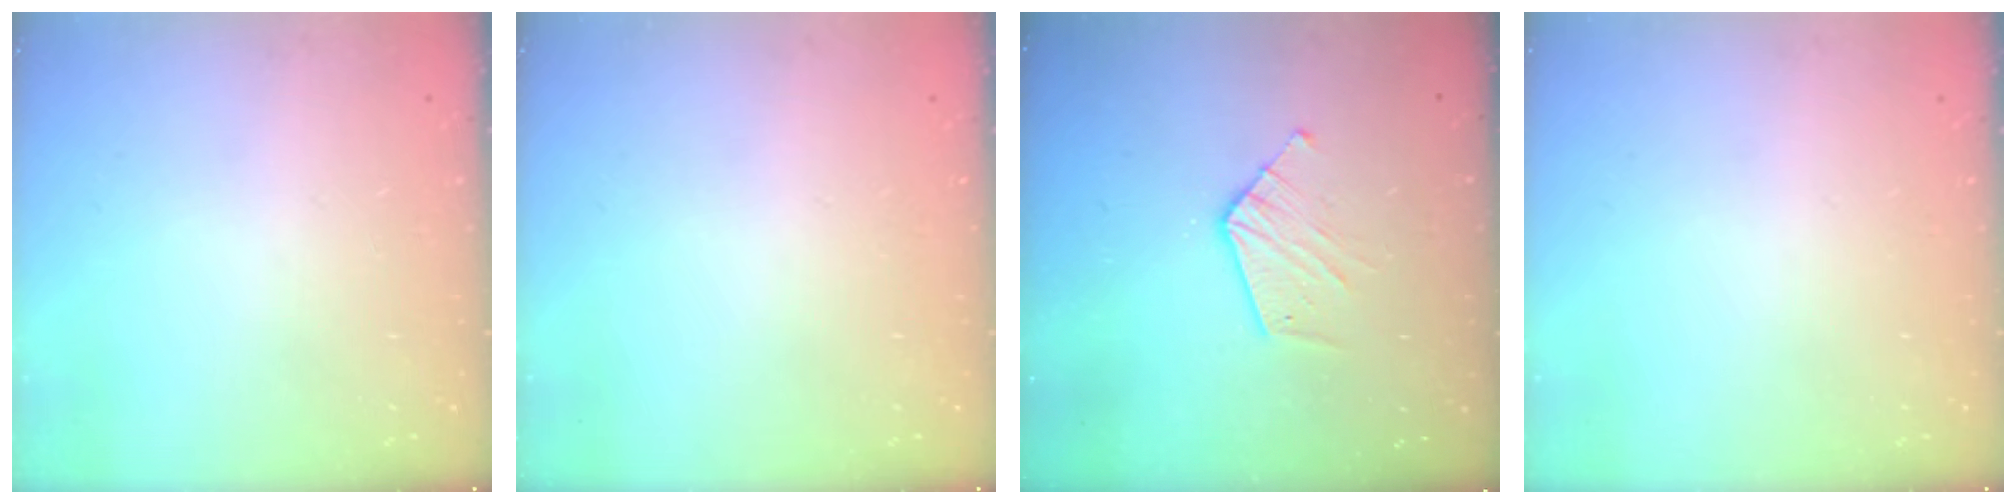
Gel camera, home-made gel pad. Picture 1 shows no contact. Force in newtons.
{"total": 0.0}
{"total": 7.8, "press": 7.8, "slide": 0.2}
{"total": 0.0}